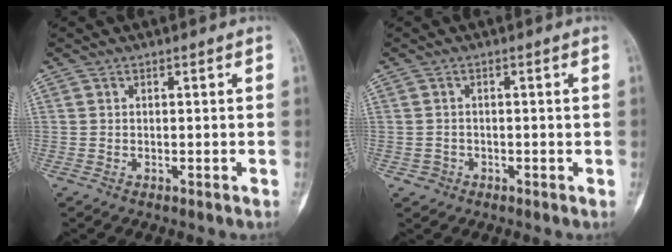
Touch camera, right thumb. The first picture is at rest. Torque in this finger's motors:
{"motor_torque": [0.21, 0.01, 0.20, 0.02, -0.01]}